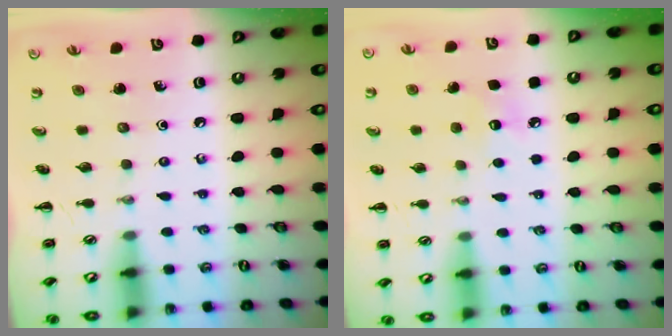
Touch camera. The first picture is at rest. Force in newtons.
{"total": 5.9, "press": 5.7, "slide": 1.4}